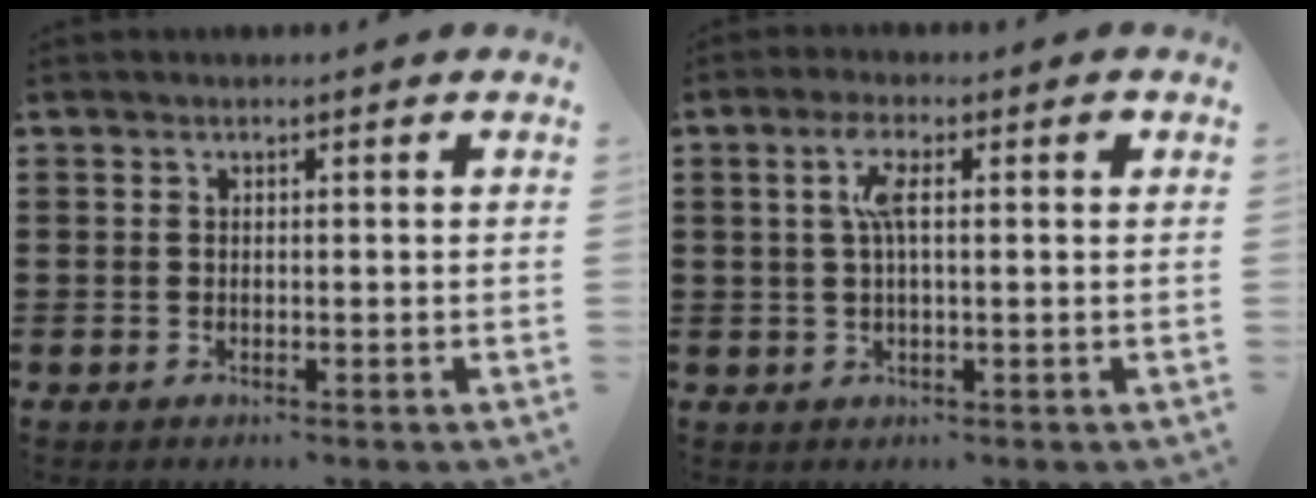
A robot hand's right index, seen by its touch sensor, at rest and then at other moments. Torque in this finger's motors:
{"motor_torque": [0.48, 0.19, 0.51, 0.11]}